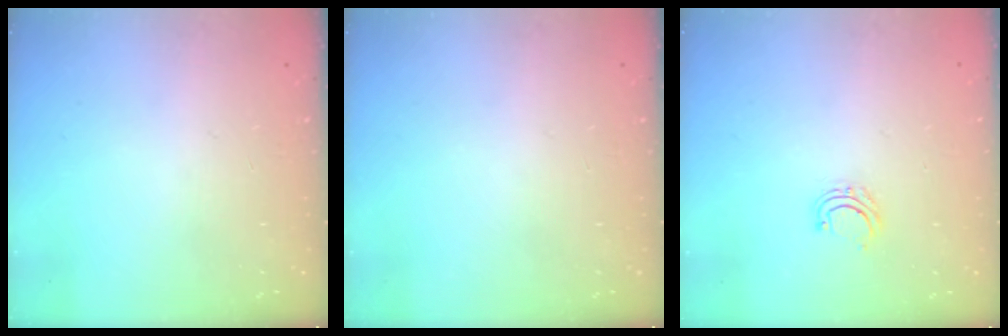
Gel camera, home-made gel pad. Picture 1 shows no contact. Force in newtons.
{"total": 0.0}
{"total": 4.1, "press": 4.0, "slide": 0.6}